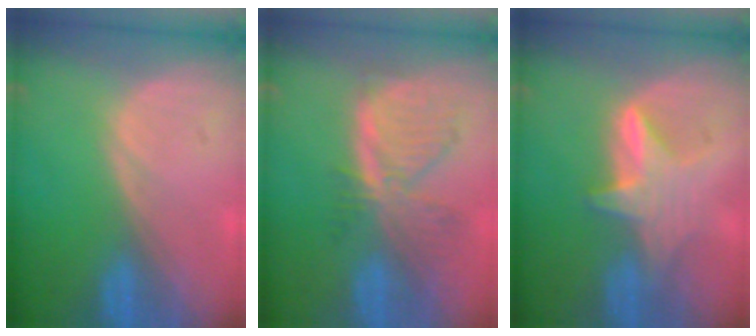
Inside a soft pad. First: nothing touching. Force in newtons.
{"total": 8.1, "press": 7.0, "slide": 4.1}
{"total": 5.4, "press": 5.4, "slide": 0.6}